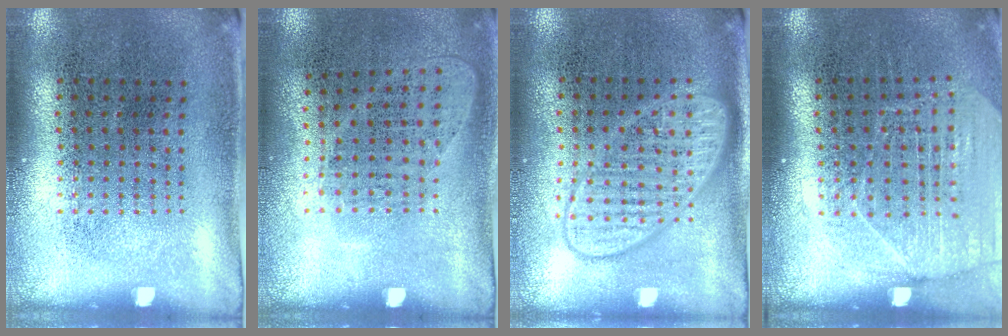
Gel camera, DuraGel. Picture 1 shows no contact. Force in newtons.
{"total": 1.0, "press": 0.9, "slide": 0.5}
{"total": 2.9, "press": 2.9, "slide": 0.5}
{"total": 1.6, "press": 1.5, "slide": 0.5}